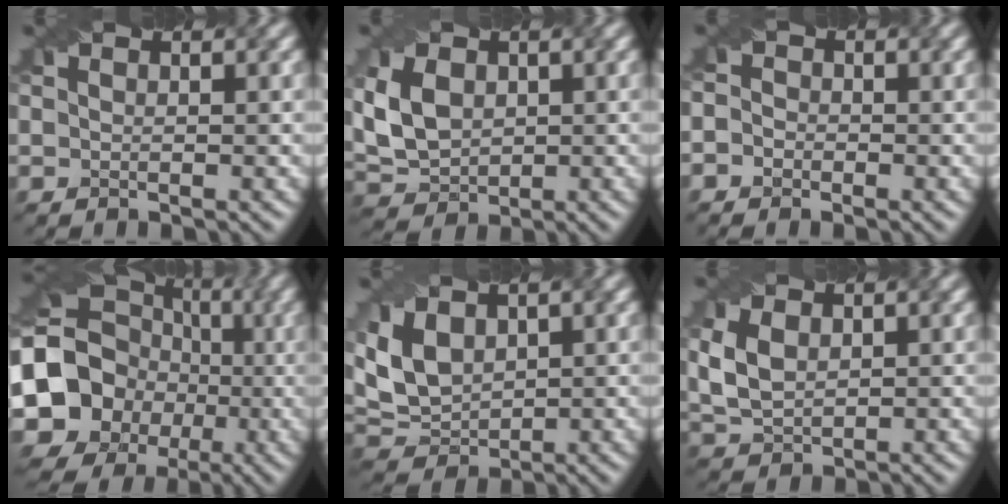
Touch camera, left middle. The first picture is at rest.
{"total": 4.9, "force": [0.4, 3.6, 3.2], "torque": [-0.079, 0.006, 0.010]}
{"total": 2.2, "force": [-0.3, 2.0, 1.0], "torque": [0.004, 0.017, -0.029]}
{"total": 14.6, "force": [-2.3, 13.0, 6.1], "torque": [-0.118, -0.011, -0.070]}
{"total": 4.4, "force": [1.1, 3.1, 3.0], "torque": [-0.068, 0.001, 0.023]}
{"total": 3.7, "force": [0.5, 2.6, 2.6], "torque": [-0.069, 0.002, 0.014]}